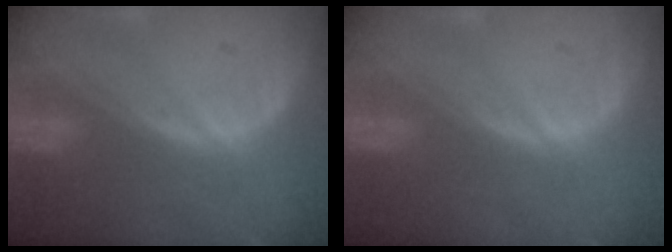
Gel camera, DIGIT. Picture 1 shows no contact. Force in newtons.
{"total": 0.0}